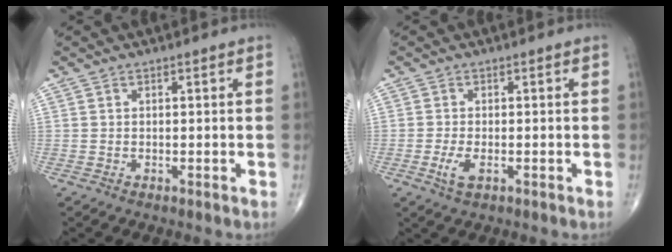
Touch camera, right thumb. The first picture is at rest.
{"total": 3.1, "force": [-1.0, 1.4, 2.6], "torque": [-0.059, -0.003, -0.017]}